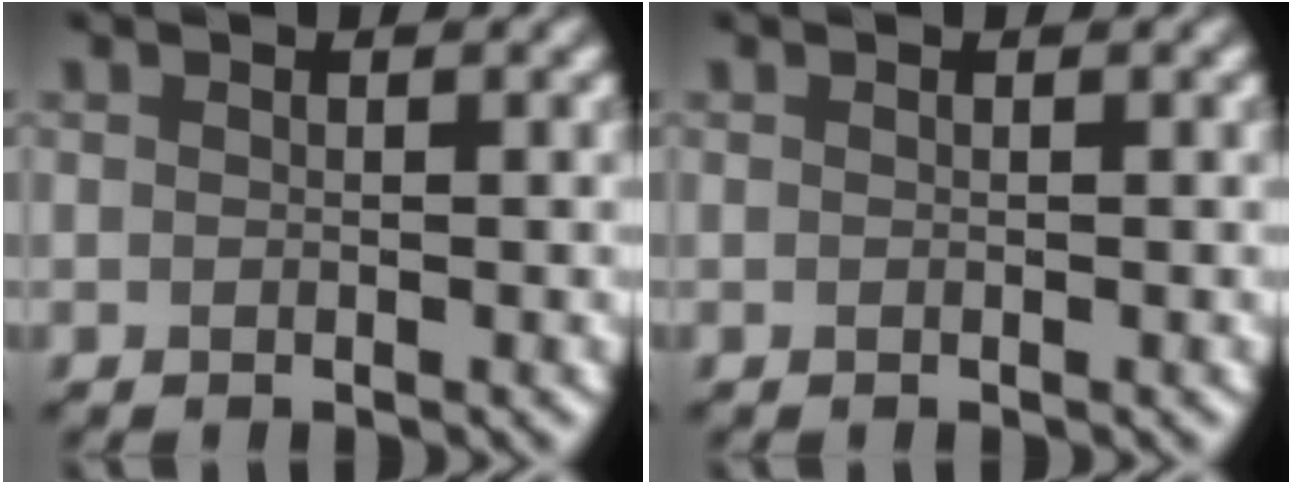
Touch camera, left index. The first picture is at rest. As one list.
[{"total": 0.0}]